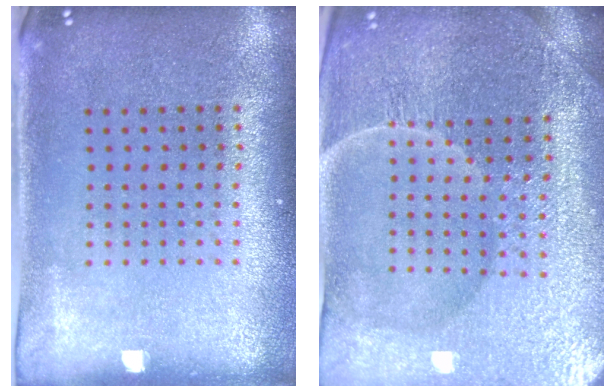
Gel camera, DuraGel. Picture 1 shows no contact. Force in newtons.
{"total": 5.3, "press": 5.0, "slide": 1.8}